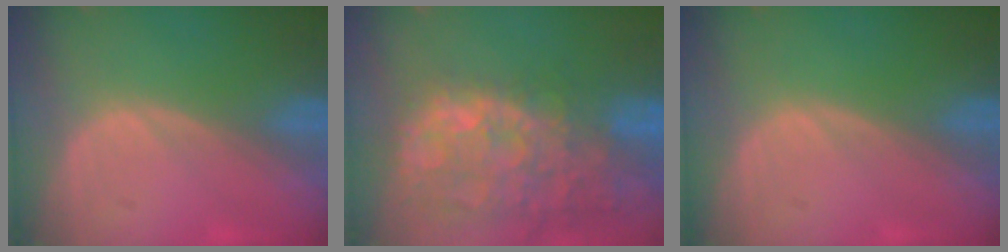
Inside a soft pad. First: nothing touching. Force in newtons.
{"total": 14.9, "press": 12.0, "slide": 8.8}
{"total": 0.0}